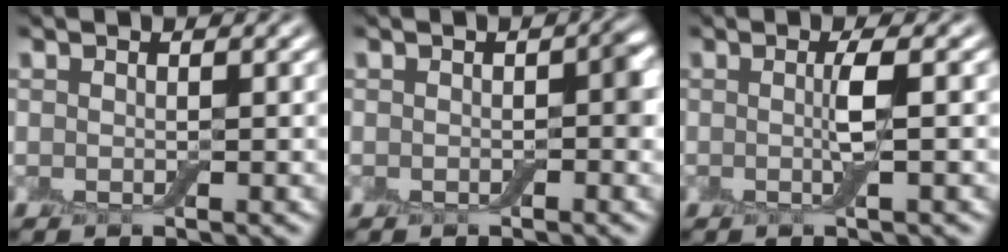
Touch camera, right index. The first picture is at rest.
{"total": 1.4, "force": [-0.3, 0.7, 1.2], "torque": [-0.017, 0.001, -0.006]}
{"total": 1.4, "force": [-0.2, -0.5, 1.3], "torque": [-0.031, 0.003, -0.006]}